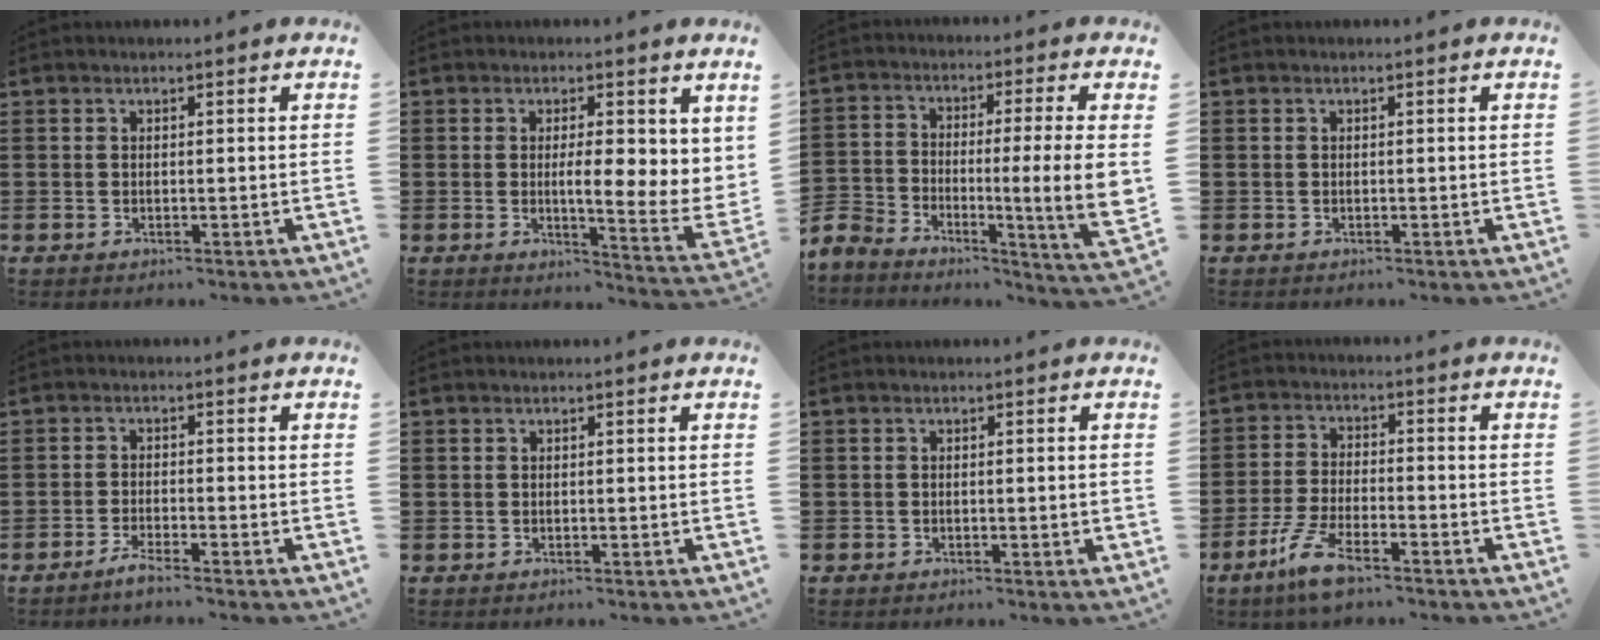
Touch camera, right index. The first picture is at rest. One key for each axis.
{"total": 5.9, "fx": 0.9, "fy": 1.7, "fz": 5.6, "tx": -0.083, "ty": -0.023, "tz": 0.008}
{"total": 10.3, "fx": -2.2, "fy": 2.2, "fz": 9.8, "tx": -0.166, "ty": -0.016, "tz": -0.042}
{"total": 0.0}
{"total": 2.2, "fx": -2.0, "fy": -0.2, "fz": 0.9, "tx": -0.022, "ty": -0.002, "tz": -0.039}
{"total": 0.0}
{"total": 1.4, "fx": -0.4, "fy": 0.3, "fz": 1.4, "tx": -0.023, "ty": -0.004, "tz": -0.006}
{"total": 6.8, "fx": -4.7, "fy": 1.3, "fz": 4.7, "tx": -0.116, "ty": -0.008, "tz": -0.094}